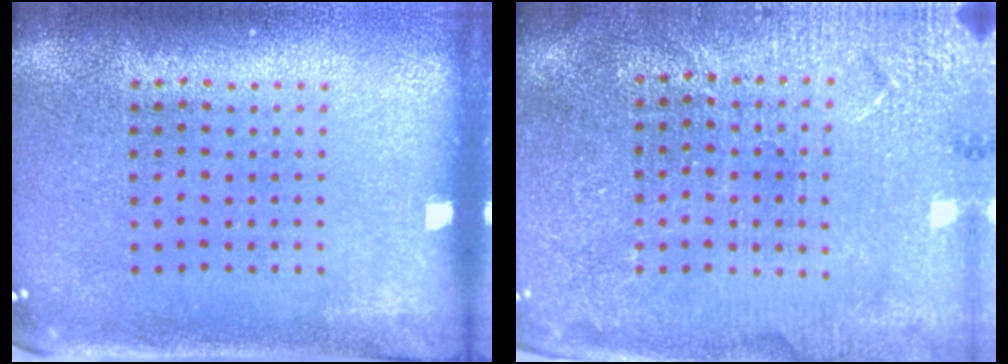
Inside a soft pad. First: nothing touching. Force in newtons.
{"total": 3.5, "press": 3.4, "slide": 0.7}